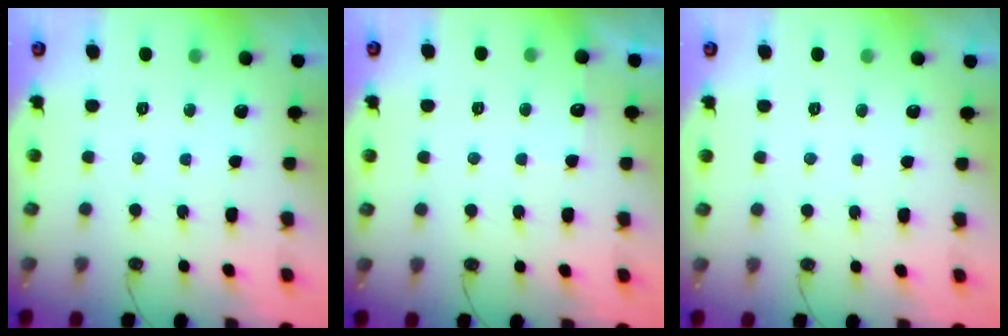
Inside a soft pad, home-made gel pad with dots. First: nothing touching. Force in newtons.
{"total": 3.8, "press": 3.8, "slide": 0.6}
{"total": 0.0}